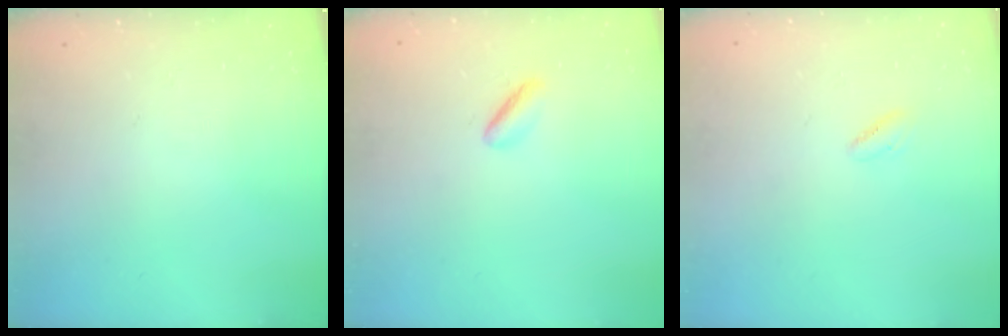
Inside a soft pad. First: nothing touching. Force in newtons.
{"total": 2.5, "press": 2.3, "slide": 1.1}
{"total": 2.3, "press": 2.2, "slide": 0.7}